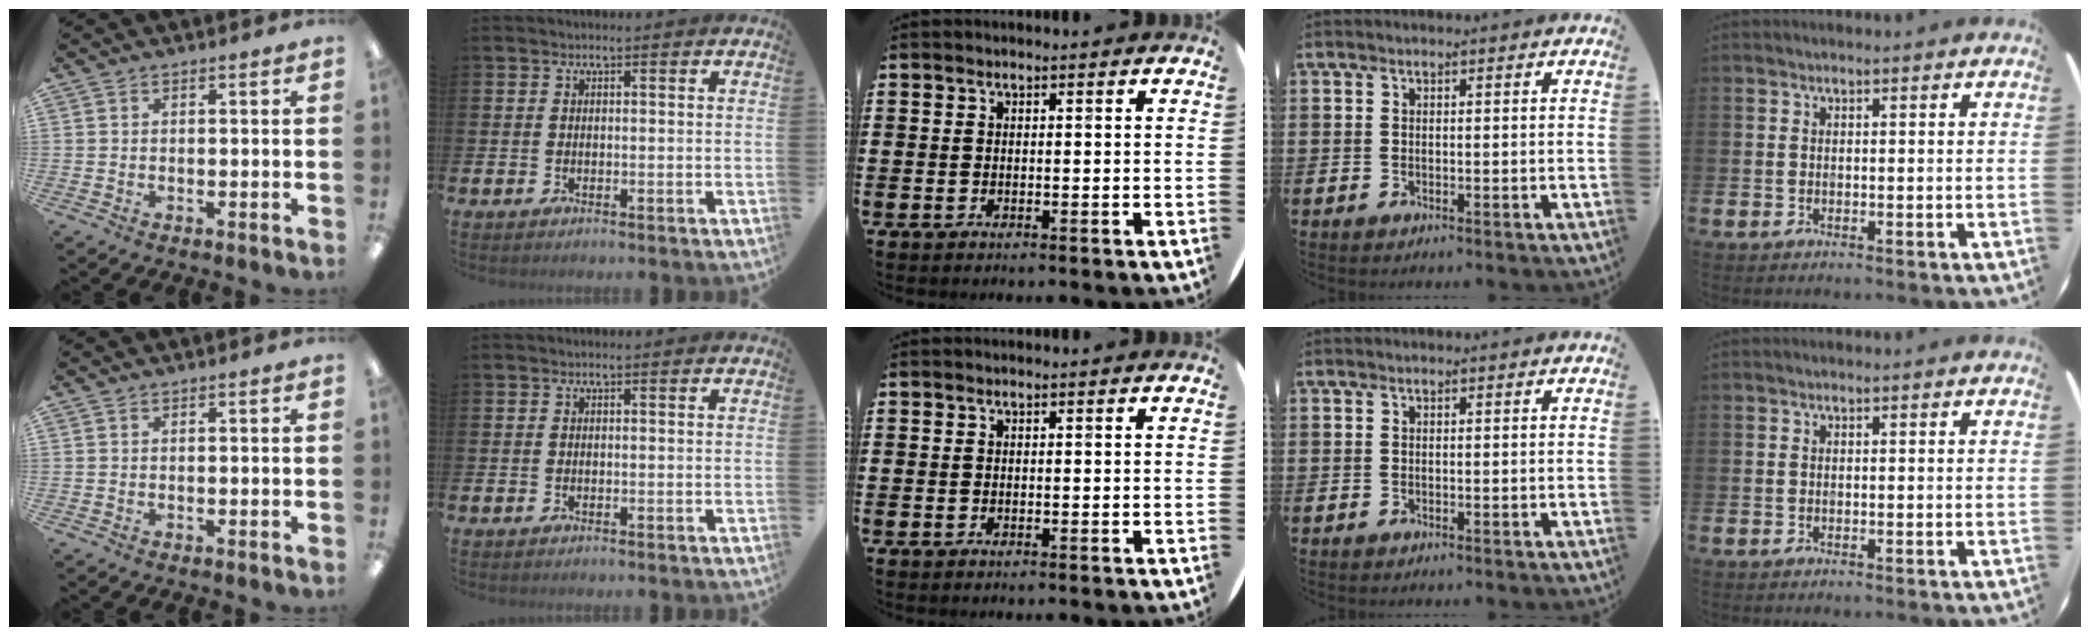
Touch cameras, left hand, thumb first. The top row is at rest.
{}